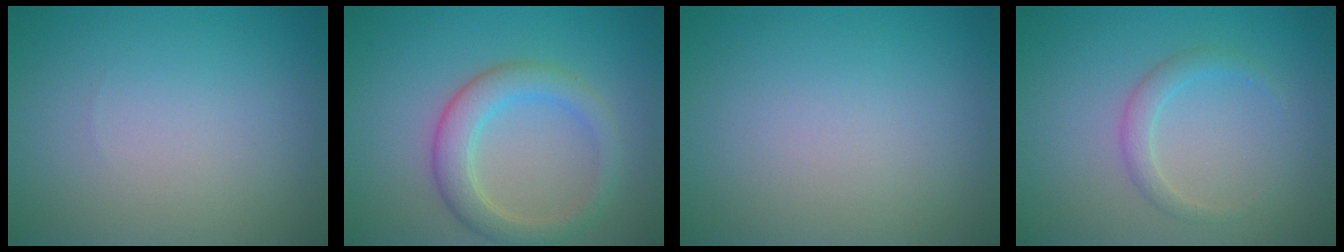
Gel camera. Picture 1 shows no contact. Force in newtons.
{"total": 4.0, "press": 4.0, "slide": 0.2}
{"total": 0.0}
{"total": 1.7, "press": 1.7, "slide": 0.2}